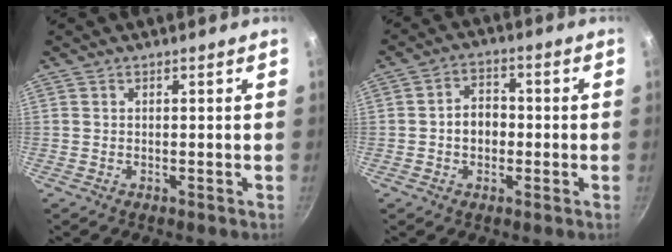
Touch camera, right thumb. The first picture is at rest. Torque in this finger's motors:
{"motor_torque": [-0.06, 0.14, 0.18, 0.01, 0.15]}